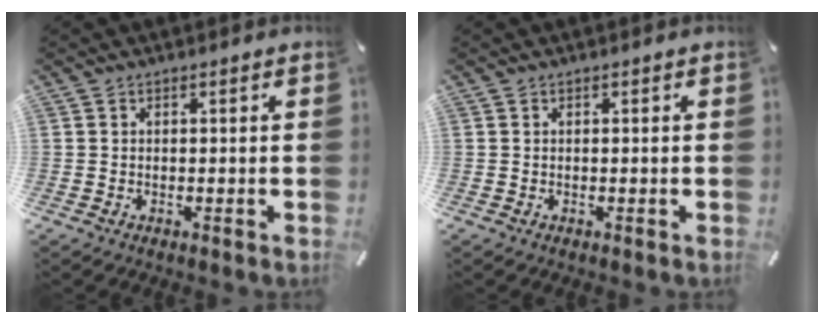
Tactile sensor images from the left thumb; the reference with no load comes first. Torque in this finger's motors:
{"motor_torque": [-0.03, -0.01, -0.01, 0.04, 0.00]}